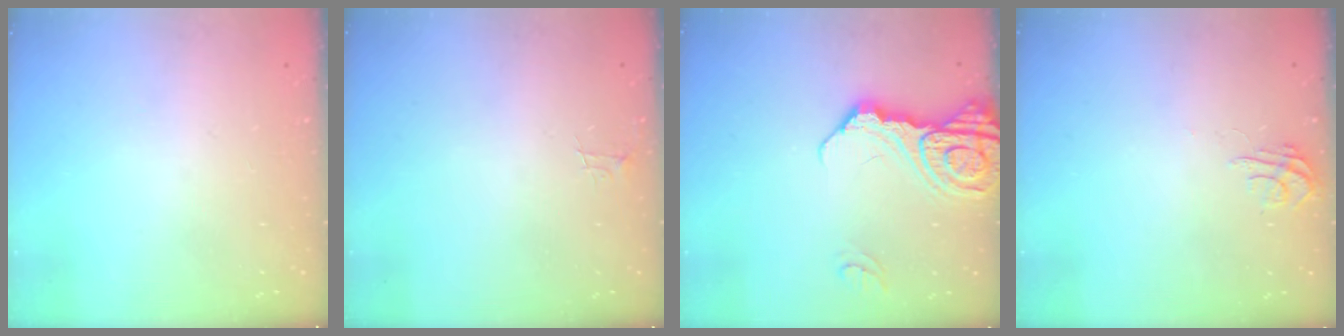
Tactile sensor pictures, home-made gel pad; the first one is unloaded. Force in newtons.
{"total": 3.8, "press": 3.8, "slide": 0.4}
{"total": 14.7, "press": 14.6, "slide": 1.7}
{"total": 3.9, "press": 3.8, "slide": 0.3}